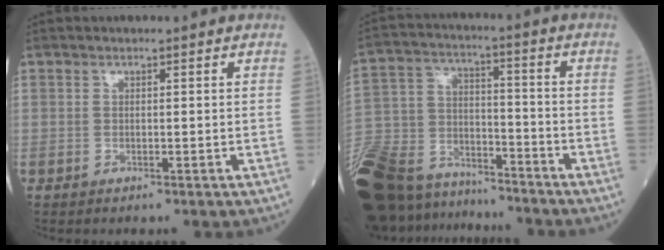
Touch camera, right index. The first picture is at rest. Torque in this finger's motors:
{"motor_torque": [1.10, -1.04, 1.05, 0.21]}